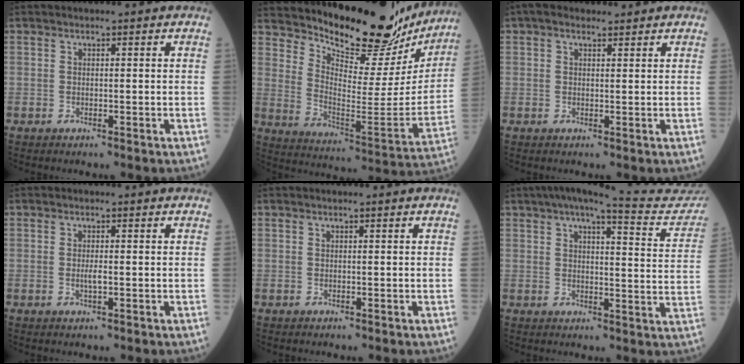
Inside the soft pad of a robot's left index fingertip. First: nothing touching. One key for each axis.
{"total": 22.1, "fx": 20.1, "fy": 5.6, "fz": 7.0, "tx": -0.105, "ty": -0.064, "tz": 0.274}
{"total": 2.5, "fx": 1.9, "fy": 1.2, "fz": 1.3, "tx": -0.030, "ty": 0.023, "tz": 0.030}
{"total": 1.2, "fx": -0.2, "fy": 0.2, "fz": 1.2, "tx": -0.026, "ty": -0.002, "tz": -0.002}
{"total": 0.0}
{"total": 18.5, "fx": 16.6, "fy": 2.4, "fz": 7.9, "tx": -0.097, "ty": -0.013, "tz": 0.187}